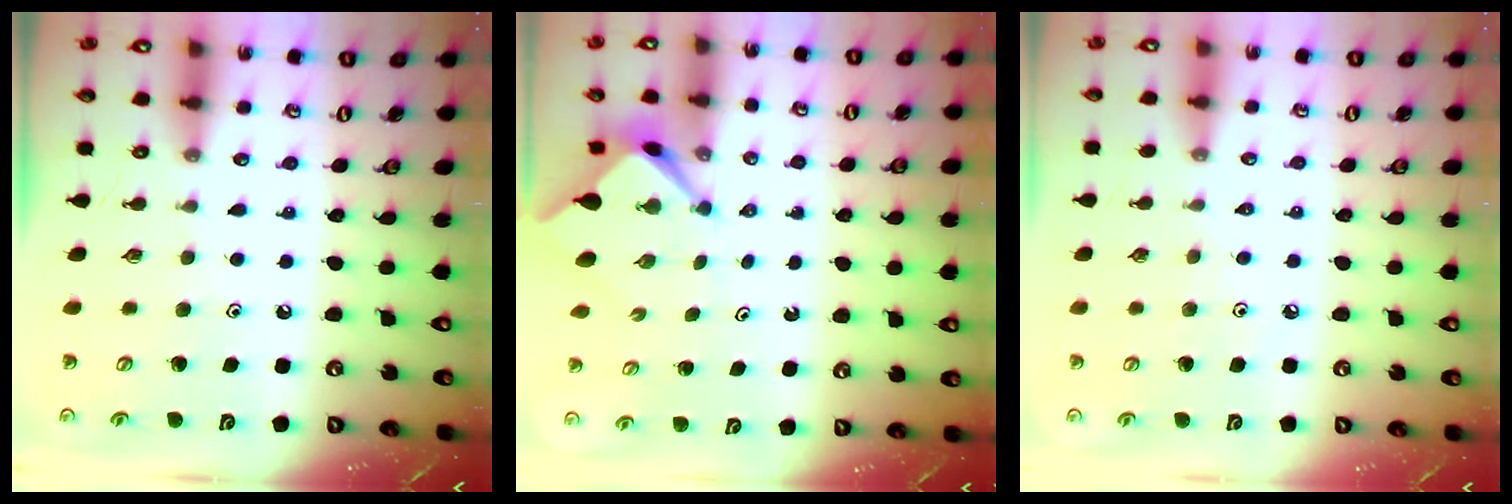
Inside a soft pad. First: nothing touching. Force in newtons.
{"total": 2.8, "press": 2.7, "slide": 0.4}
{"total": 2.8, "press": 2.7, "slide": 0.6}